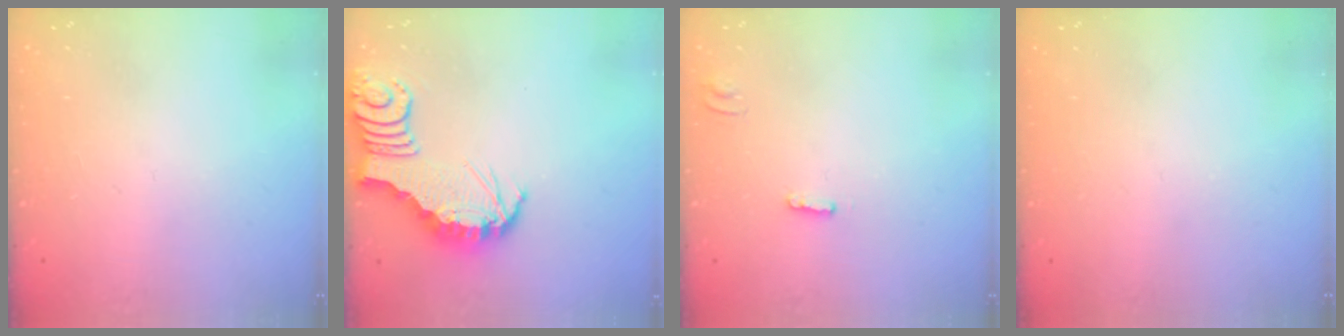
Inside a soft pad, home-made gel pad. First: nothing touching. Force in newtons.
{"total": 4.0, "press": 3.9, "slide": 0.7}
{"total": 1.8, "press": 1.8, "slide": 0.2}
{"total": 1.5, "press": 1.5, "slide": 0.1}